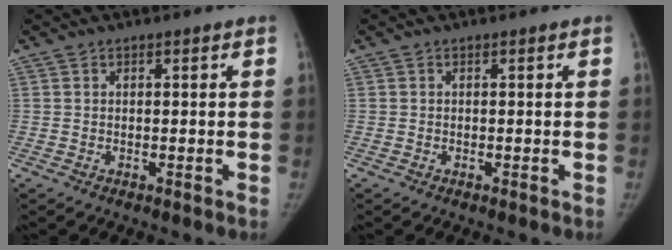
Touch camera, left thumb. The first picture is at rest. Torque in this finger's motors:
{"motor_torque": [-0.03, -0.02, 0.23, -0.11, 0.00]}